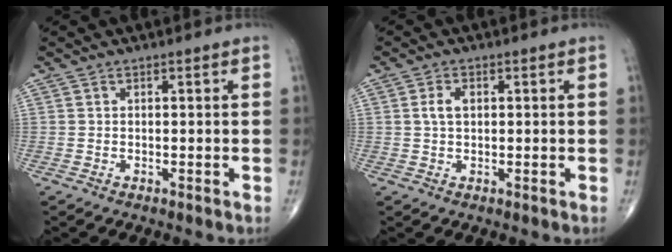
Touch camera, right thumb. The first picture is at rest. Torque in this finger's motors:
{"motor_torque": [0.00, -0.22, 0.25, -0.03, 0.02]}